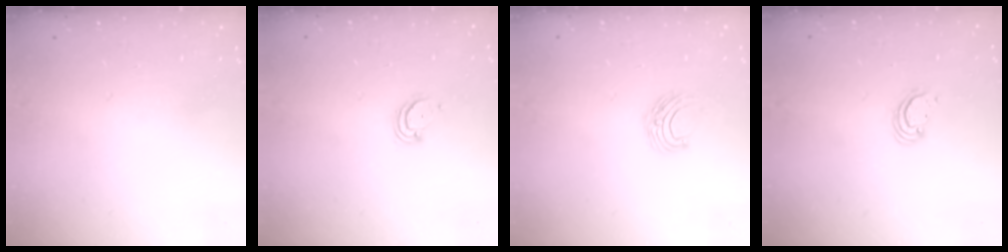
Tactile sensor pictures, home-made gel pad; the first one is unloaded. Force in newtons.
{"total": 3.0, "press": 3.0, "slide": 0.2}
{"total": 6.3, "press": 6.3, "slide": 0.5}
{"total": 2.2, "press": 2.2, "slide": 0.1}